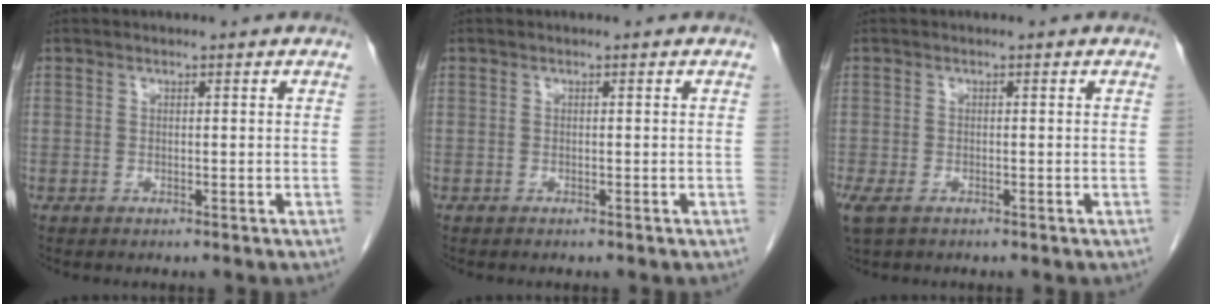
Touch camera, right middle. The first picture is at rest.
{"total": 0.0}
{"total": 4.0, "force": [-2.2, 2.2, 2.5], "torque": [-0.064, -0.013, -0.036]}